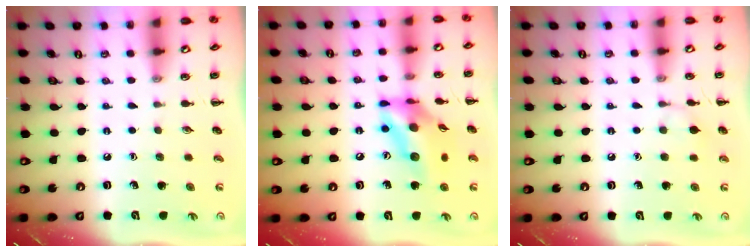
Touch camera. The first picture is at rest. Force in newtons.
{"total": 15.3, "press": 14.6, "slide": 4.3}
{"total": 5.8, "press": 5.6, "slide": 1.6}